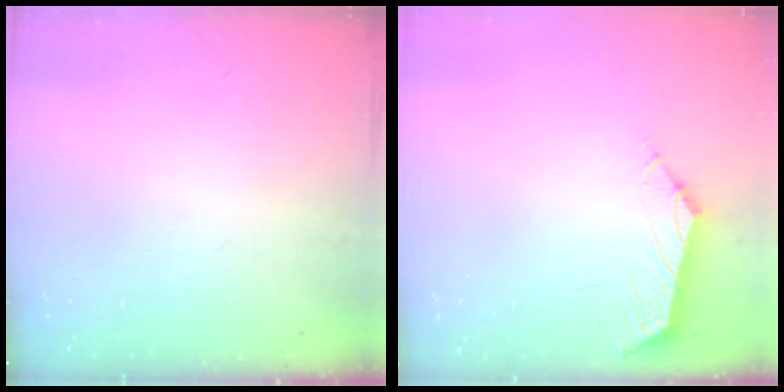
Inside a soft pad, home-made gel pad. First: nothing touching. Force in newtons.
{"total": 2.1, "press": 2.0, "slide": 0.3}